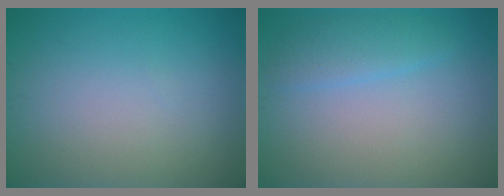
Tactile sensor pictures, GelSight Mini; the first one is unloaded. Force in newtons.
{"total": 2.2, "press": 2.2, "slide": 0.1}